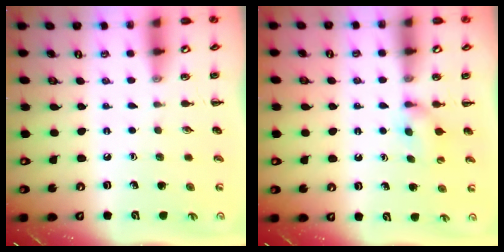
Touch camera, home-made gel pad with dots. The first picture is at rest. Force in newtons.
{"total": 6.3, "press": 6.1, "slide": 1.5}